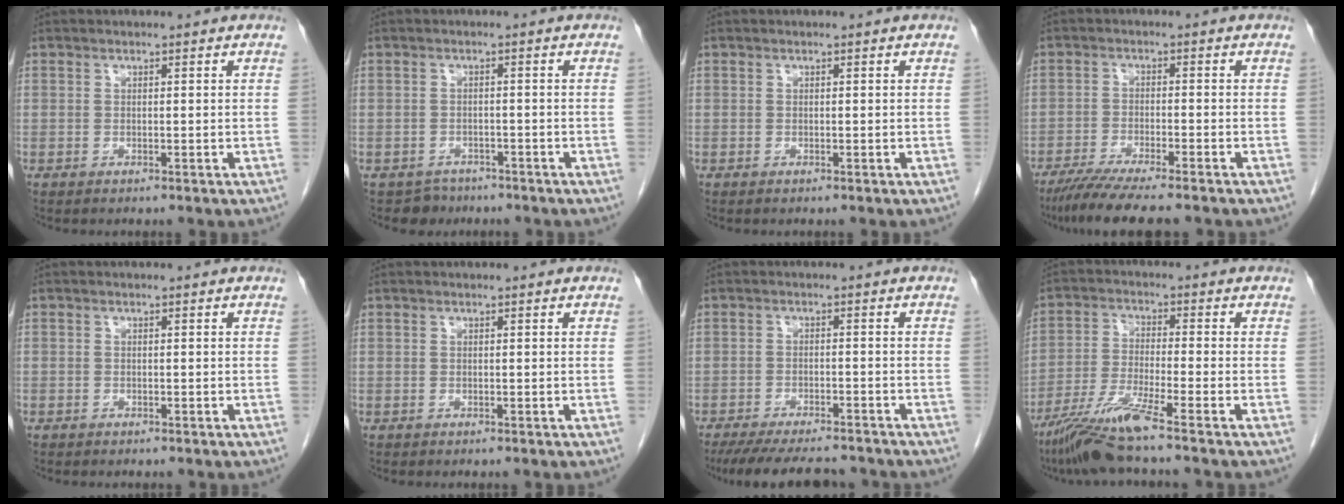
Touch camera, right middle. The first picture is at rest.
{"total": 2.6, "force": [-1.9, 1.6, -0.4], "torque": [0.002, 0.005, -0.030]}
{"total": 0.0}
{"total": 8.9, "force": [-7.3, 0.2, 5.1], "torque": [-0.077, -0.023, -0.120]}
{"total": 0.5, "force": [-0.4, 0.4, 0.0], "torque": [-0.008, 0.002, -0.008]}
{"total": 0.0}
{"total": 12.6, "force": [-11.3, 2.6, 5.1], "torque": [-0.088, -0.009, -0.158]}
{"total": 8.8, "force": [-6.4, -1.1, 5.9], "torque": [-0.119, -0.034, -0.124]}